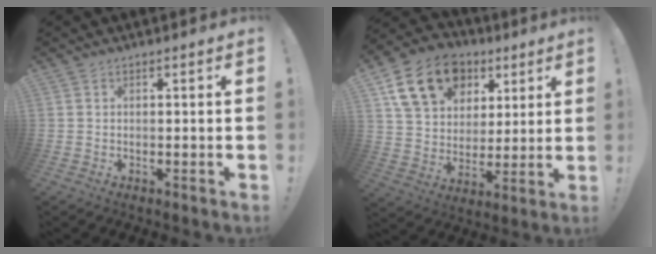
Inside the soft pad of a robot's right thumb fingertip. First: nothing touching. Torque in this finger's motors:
{"motor_torque": [1.33, 2.57, 0.25, 0.05, 0.08]}